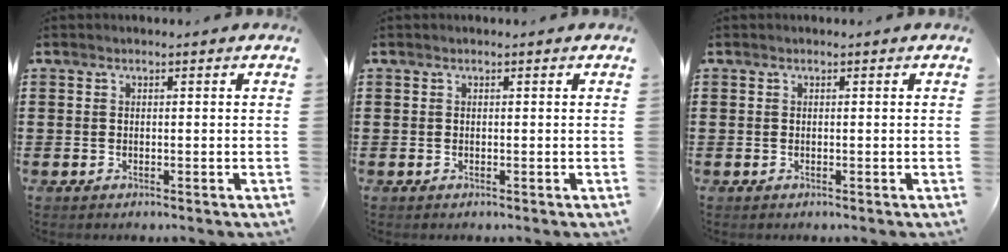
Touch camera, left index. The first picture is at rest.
{"total": 0.0}
{"total": 0.0}